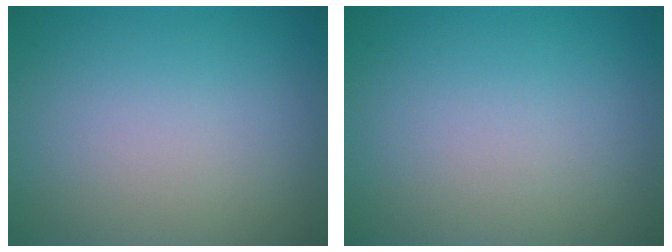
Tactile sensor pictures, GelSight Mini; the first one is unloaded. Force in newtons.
{"total": 0.0}